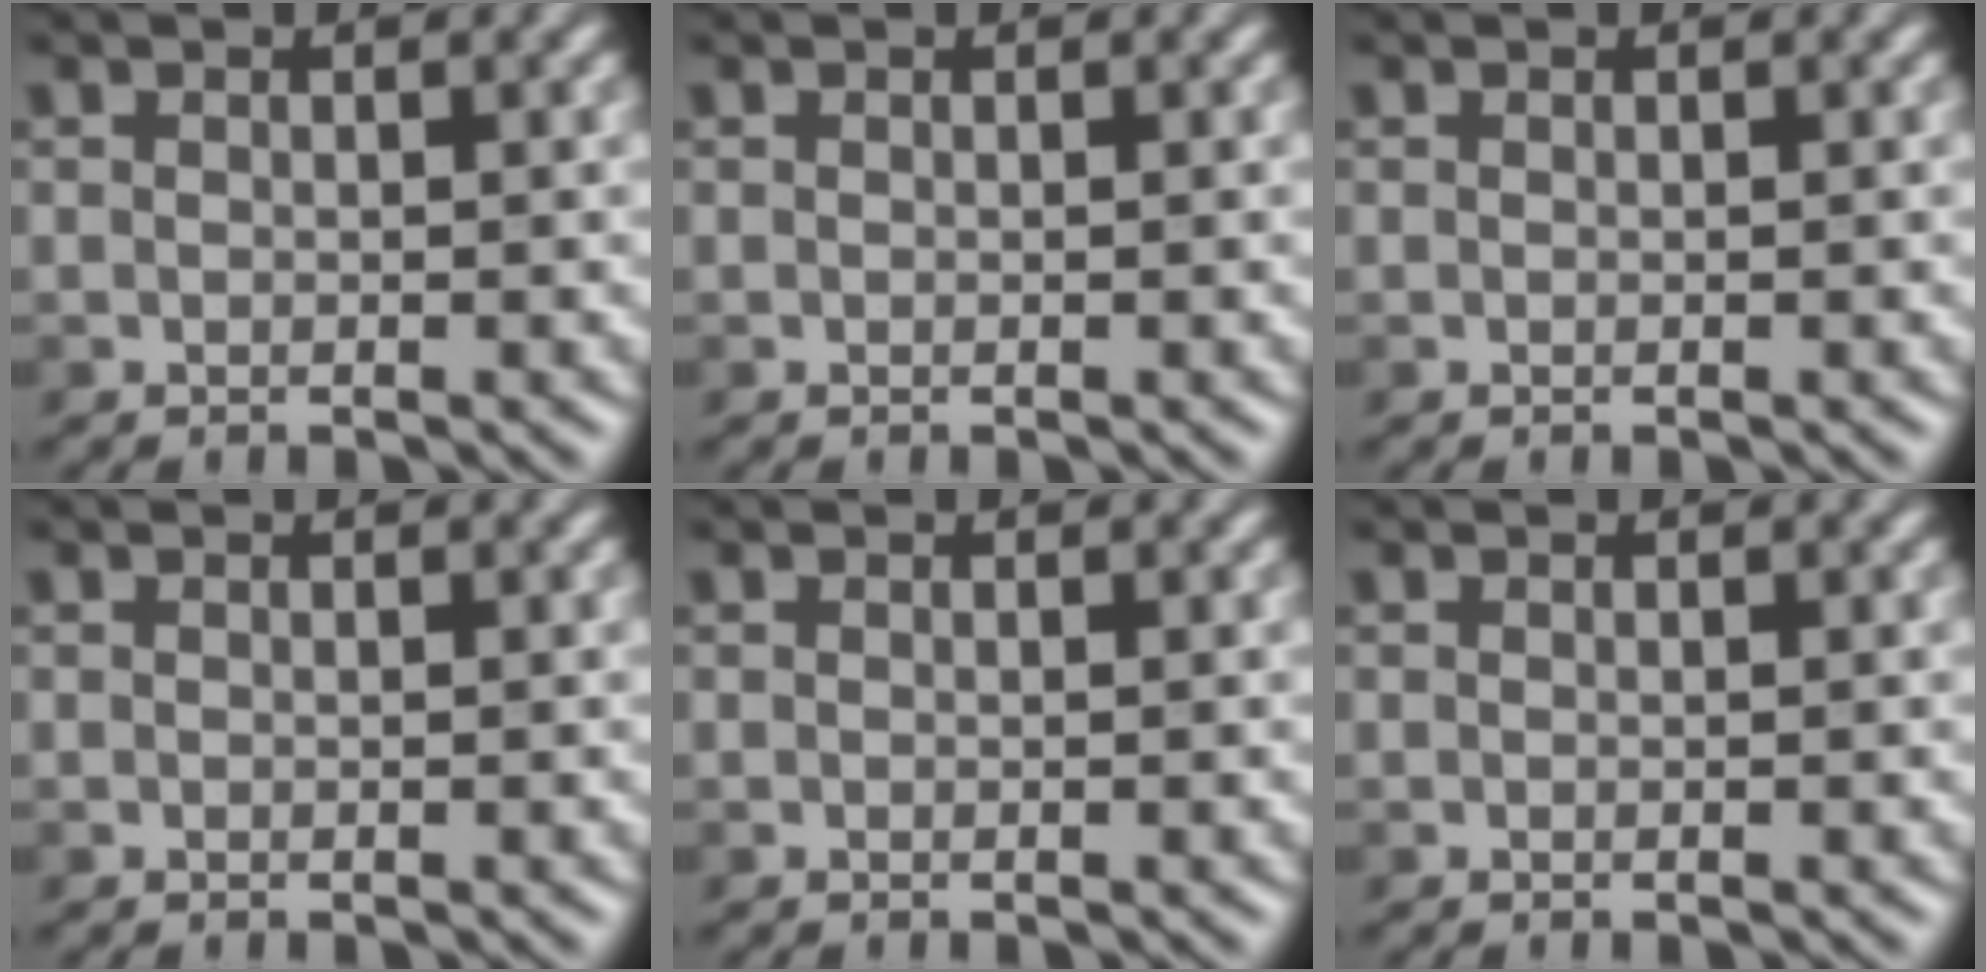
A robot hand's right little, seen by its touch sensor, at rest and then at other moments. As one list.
[{"total": 0.0}, {"total": 0.0}, {"total": 0.0}, {"total": 0.0}, {"total": 0.0}]